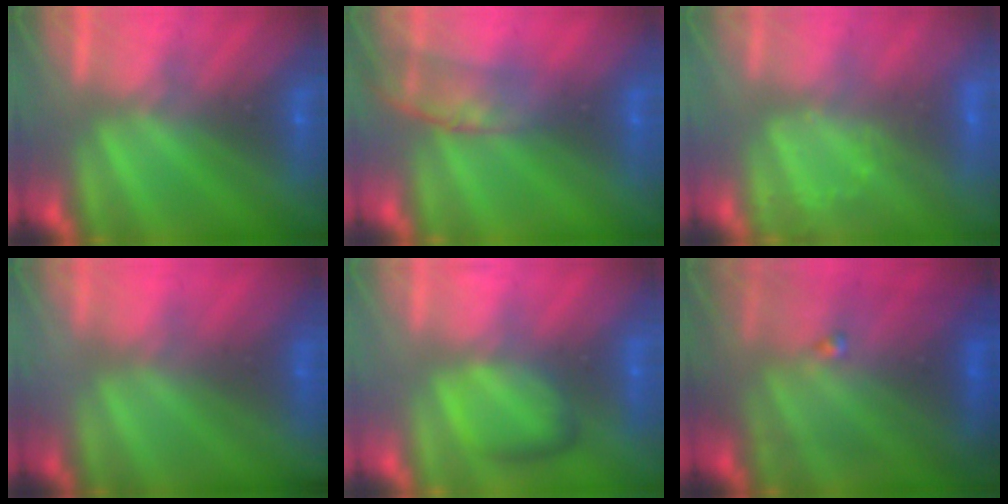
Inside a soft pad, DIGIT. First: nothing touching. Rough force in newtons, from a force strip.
{"total": 3.0}
{"total": 3.4}
{"total": 8.1}
{"total": 2.4}
{"total": 9.3}